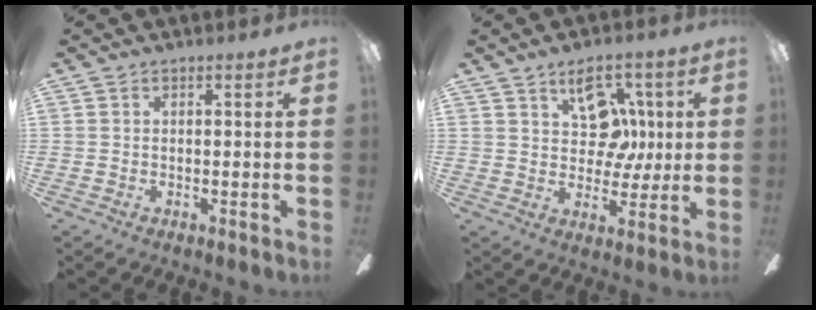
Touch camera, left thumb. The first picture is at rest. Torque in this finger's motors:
{"motor_torque": [0.34, 0.28, 0.05, -0.12, 0.07]}